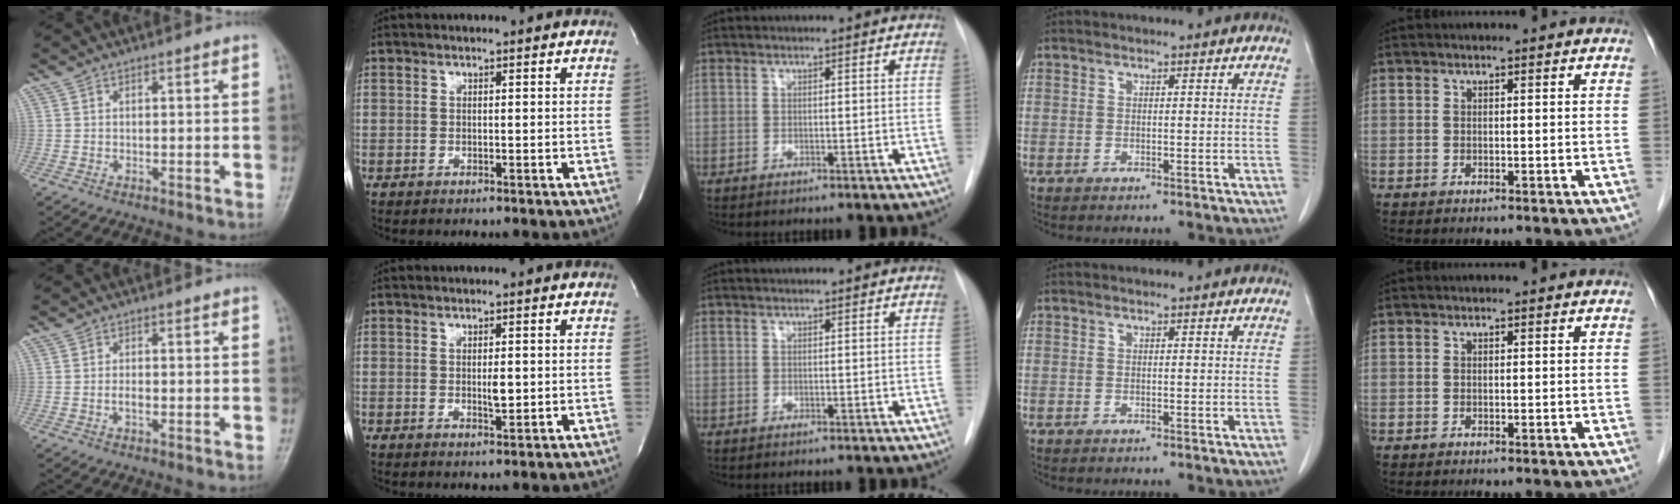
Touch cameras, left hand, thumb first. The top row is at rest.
{"thumb": {"total": 1.5, "force": [-0.4, 0.8, 1.2], "torque": [-0.021, 0.001, -0.010]}, "index": {"total": 1.9, "force": [0.1, 0.6, 1.8], "torque": [-0.032, -0.004, 0.003]}, "middle": {"total": 0.7, "force": [0.6, 0.1, 0.2], "torque": [-0.008, 0.014, 0.013]}}